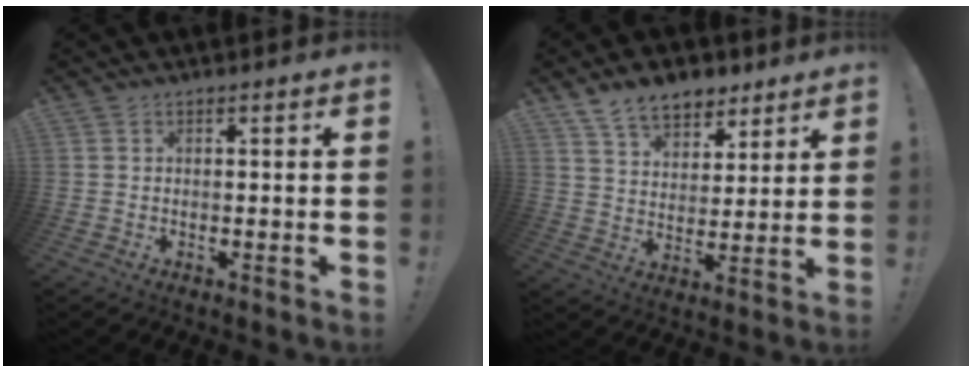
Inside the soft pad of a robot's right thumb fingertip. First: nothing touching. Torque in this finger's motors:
{"motor_torque": [0.10, 1.97, 0.77, 0.57, 0.04]}